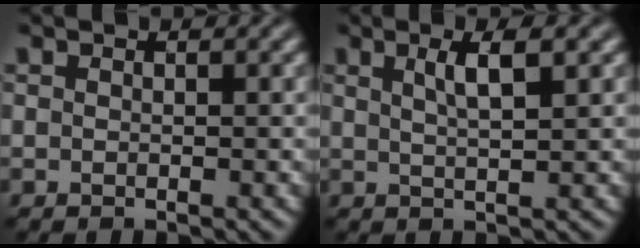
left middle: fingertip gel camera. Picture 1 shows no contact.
{"total": 3.2, "force": [1.1, 0.7, 2.9], "torque": [-0.045, 0.001, 0.020]}